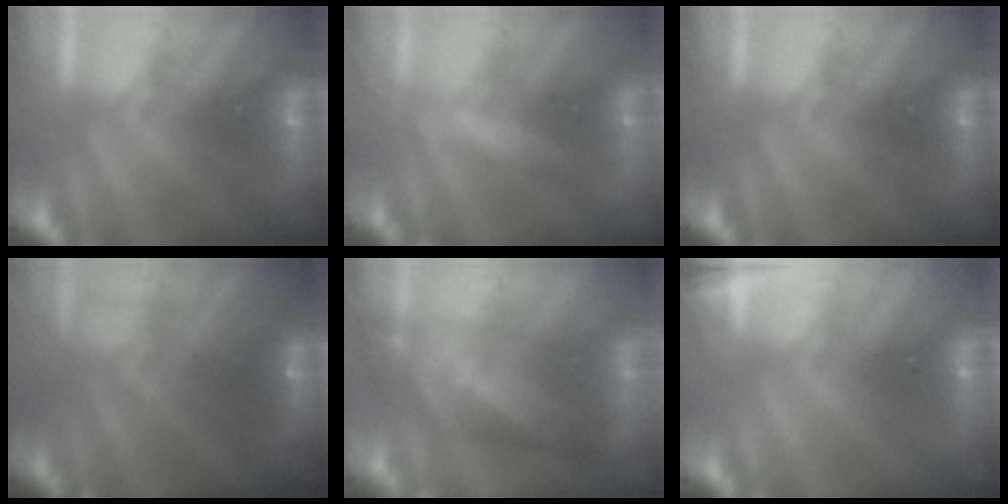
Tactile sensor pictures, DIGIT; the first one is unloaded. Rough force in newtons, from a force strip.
{"total": 2.8}
{"total": 0.0}
{"total": 5.8}
{"total": 6.9}
{"total": 1.1}